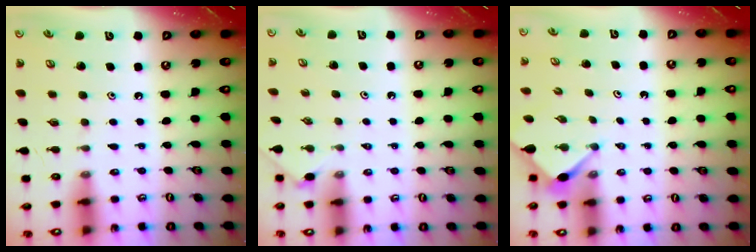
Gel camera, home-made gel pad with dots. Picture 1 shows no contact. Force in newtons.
{"total": 1.4, "press": 1.4, "slide": 0.4}
{"total": 2.9, "press": 2.9, "slide": 0.3}